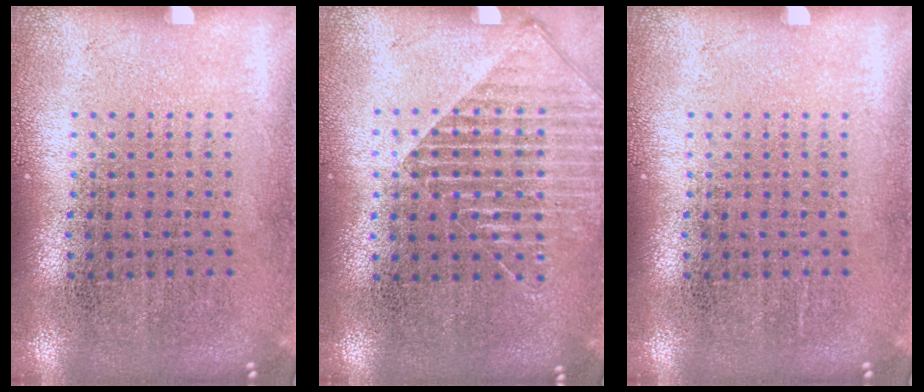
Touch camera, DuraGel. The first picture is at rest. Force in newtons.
{"total": 1.5, "press": 1.4, "slide": 0.7}
{"total": 0.0}